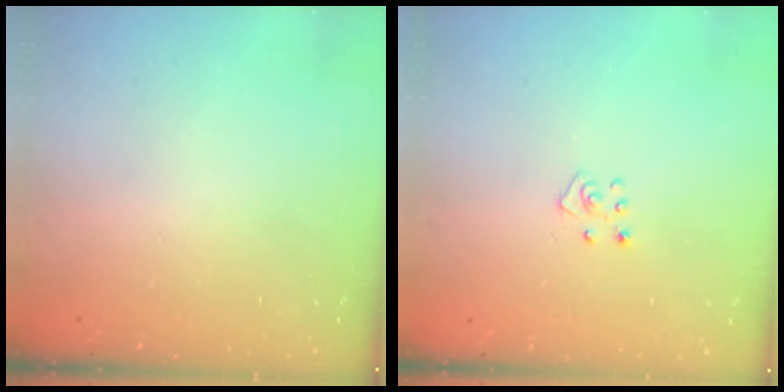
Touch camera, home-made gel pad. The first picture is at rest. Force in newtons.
{"total": 4.2, "press": 4.1, "slide": 0.3}